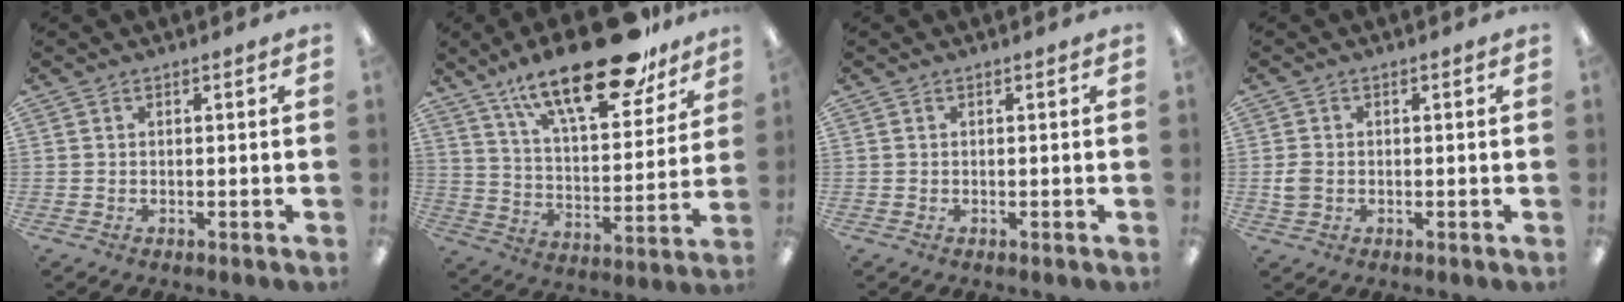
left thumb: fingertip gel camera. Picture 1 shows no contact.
{"total": 24.2, "force": [17.0, 8.7, 14.9], "torque": [-0.222, -0.103, 0.283]}
{"total": 0.0}
{"total": 2.6, "force": [-0.4, 2.1, 1.6], "torque": [-0.027, 0.005, -0.006]}